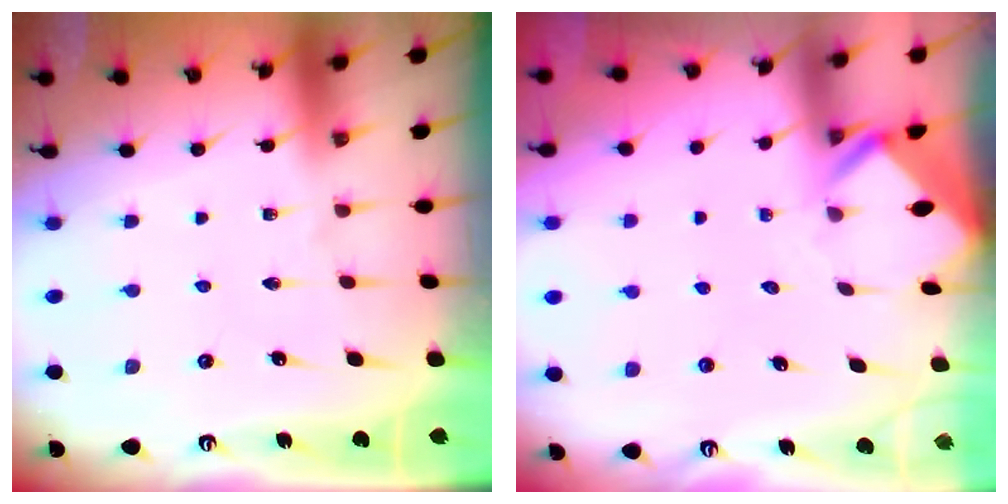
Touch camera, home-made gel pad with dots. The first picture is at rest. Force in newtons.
{"total": 2.7, "press": 2.7, "slide": 0.1}